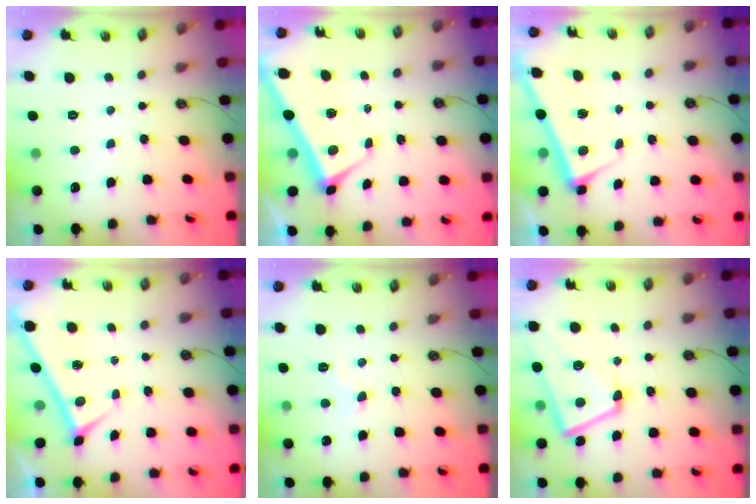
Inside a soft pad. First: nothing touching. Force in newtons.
{"total": 2.5, "press": 2.3, "slide": 0.9}
{"total": 2.5, "press": 2.5, "slide": 0.6}
{"total": 0.0}
{"total": 4.0, "press": 3.9, "slide": 0.3}
{"total": 9.5, "press": 9.3, "slide": 2.1}